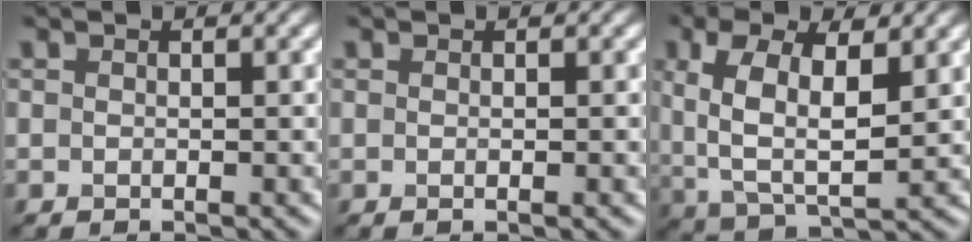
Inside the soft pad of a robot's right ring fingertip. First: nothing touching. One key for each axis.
{"total": 0.7, "fx": -0.1, "fy": 0.2, "fz": 0.6, "tx": -0.007, "ty": -0.001, "tz": -0.003}
{"total": 7.3, "fx": 1.6, "fy": 3.7, "fz": 6.1, "tx": -0.130, "ty": 0.000, "tz": 0.028}